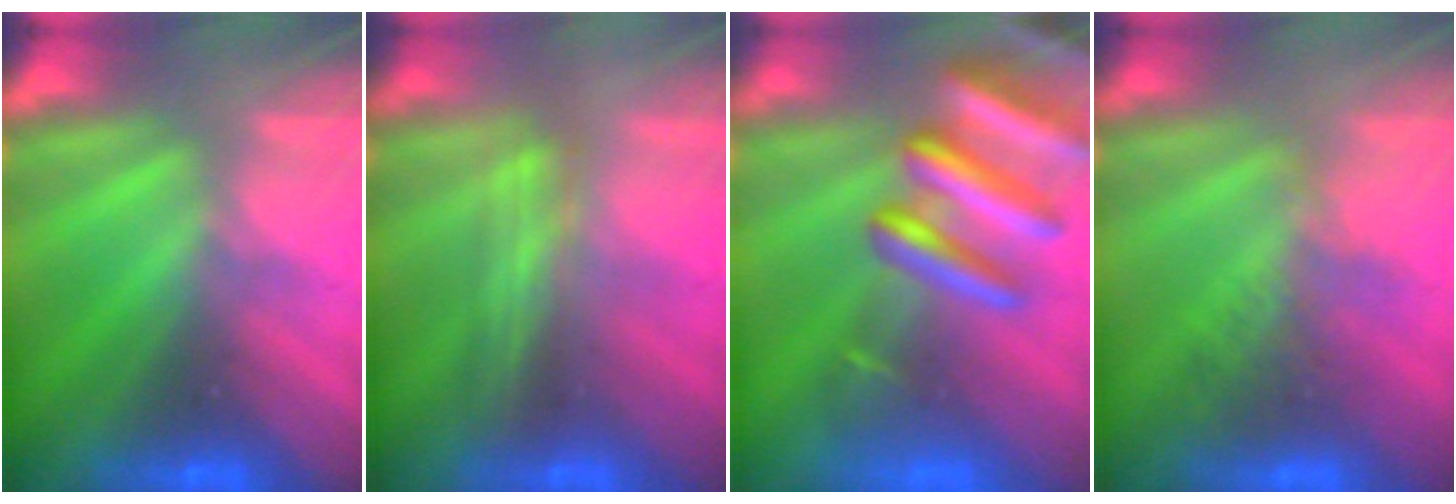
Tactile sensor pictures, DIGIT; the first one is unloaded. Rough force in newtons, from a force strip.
{"total": 2.4}
{"total": 7.8}
{"total": 2.4}